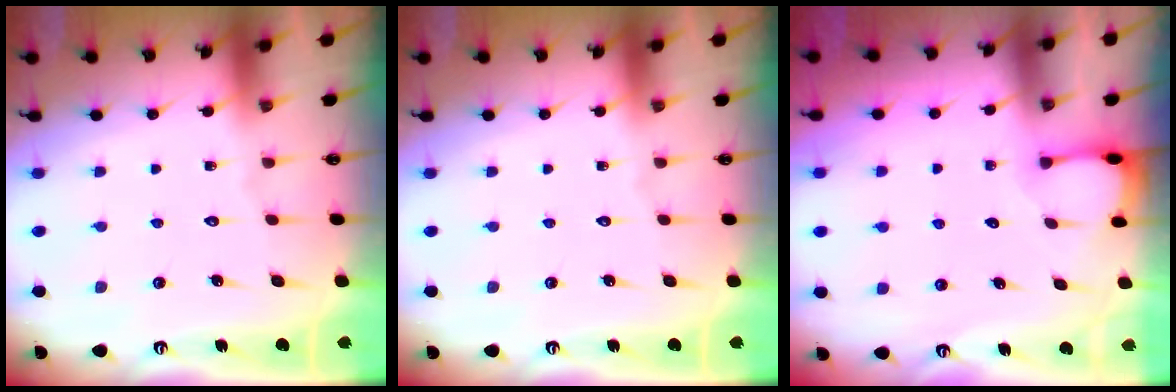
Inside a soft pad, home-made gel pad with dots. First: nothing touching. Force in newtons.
{"total": 0.0}
{"total": 2.0, "press": 2.0, "slide": 0.3}